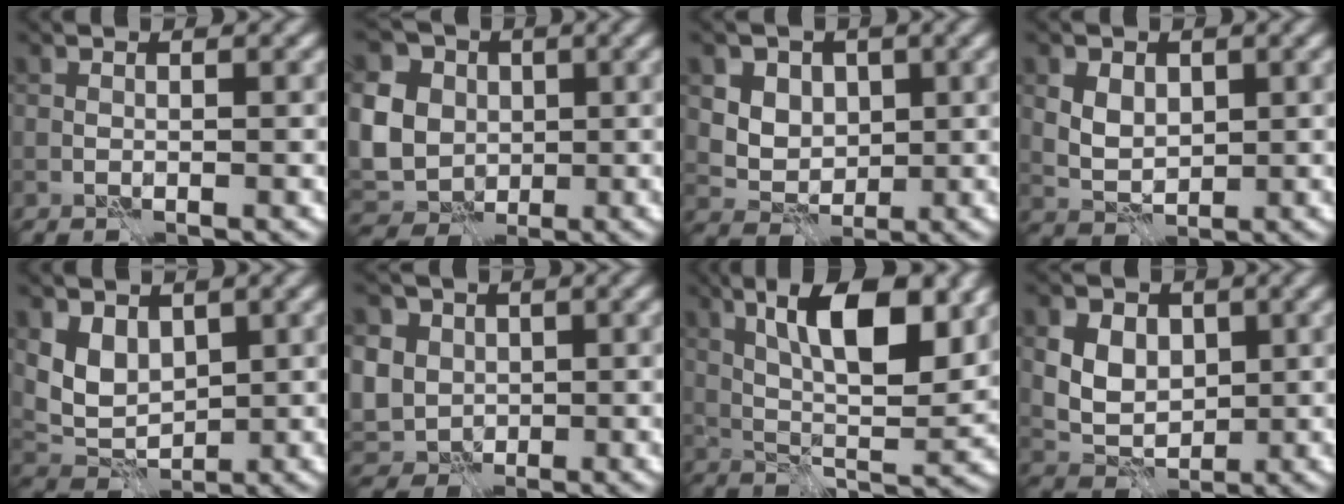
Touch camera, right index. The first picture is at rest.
{"total": 10.8, "force": [1.4, 9.3, 5.4], "torque": [-0.123, 0.010, 0.005]}
{"total": 6.3, "force": [2.6, 5.0, 2.8], "torque": [-0.051, 0.003, 0.043]}
{"total": 3.4, "force": [0.9, 2.5, 2.1], "torque": [-0.038, 0.000, 0.014]}
{"total": 3.7, "force": [1.5, 2.7, 2.1], "torque": [-0.043, -0.010, 0.030]}
{"total": 7.9, "force": [1.5, 6.8, 3.7], "torque": [-0.081, 0.021, 0.007]}
{"total": 10.0, "force": [3.8, 3.5, 8.6], "torque": [-0.139, 0.001, 0.065]}
{"total": 6.2, "force": [1.8, 4.8, 3.4], "torque": [-0.066, 0.010, 0.023]}